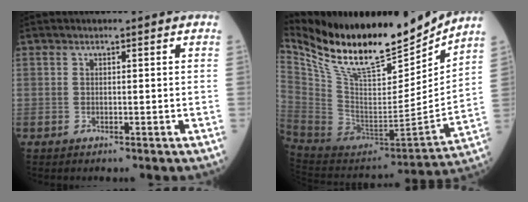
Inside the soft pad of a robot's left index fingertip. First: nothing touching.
{"total": 23.7, "force": [20.2, 5.2, 11.2], "torque": [-0.211, -0.025, 0.348]}